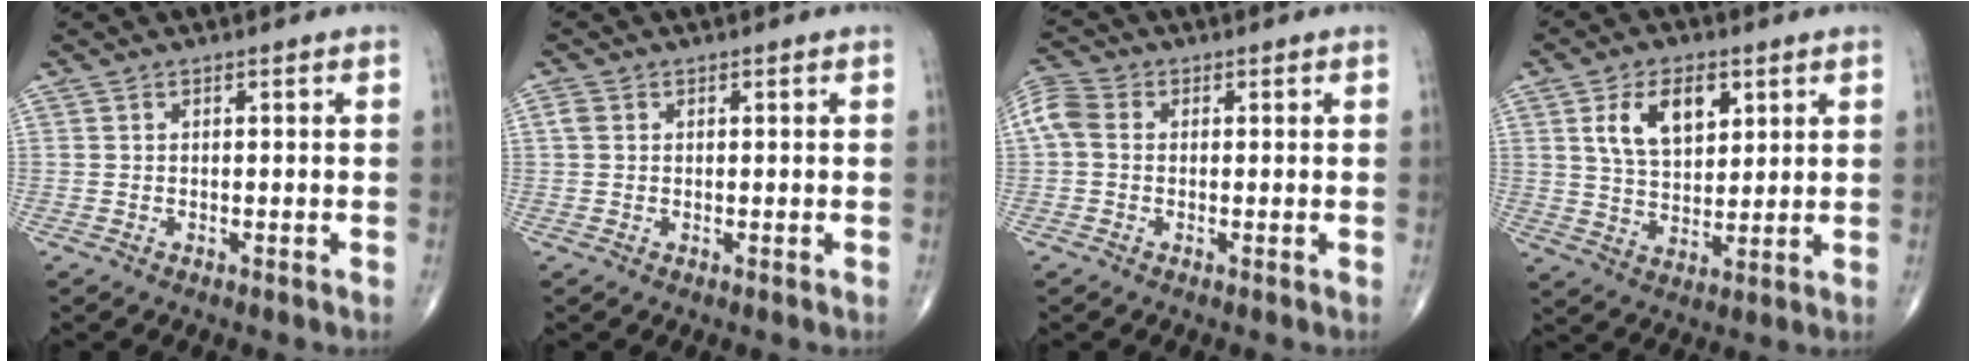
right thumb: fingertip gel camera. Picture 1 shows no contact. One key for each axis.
{"total": 1.4, "fx": 0.3, "fy": 1.2, "fz": 0.8, "tx": -0.018, "ty": 0.005, "tz": 0.007}
{"total": 5.8, "fx": 0.3, "fy": 4.5, "fz": 3.7, "tx": -0.088, "ty": 0.019, "tz": -0.001}
{"total": 10.6, "fx": 4.2, "fy": 6.1, "fz": 7.5, "tx": -0.110, "ty": -0.015, "tz": 0.079}